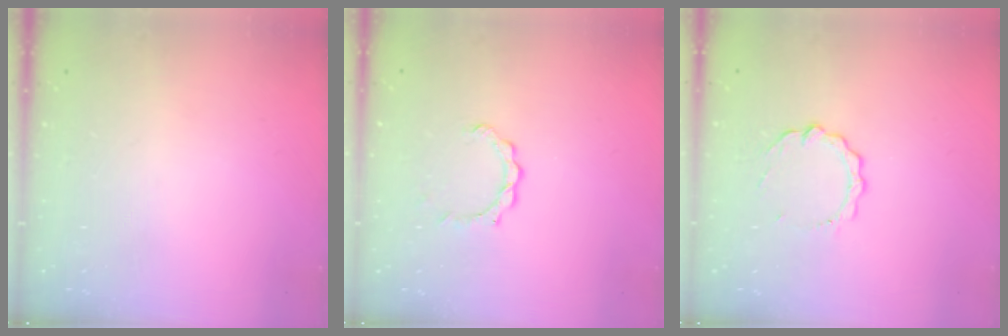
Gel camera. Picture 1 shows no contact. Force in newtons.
{"total": 3.6, "press": 3.6, "slide": 0.3}
{"total": 6.9, "press": 6.9, "slide": 0.5}